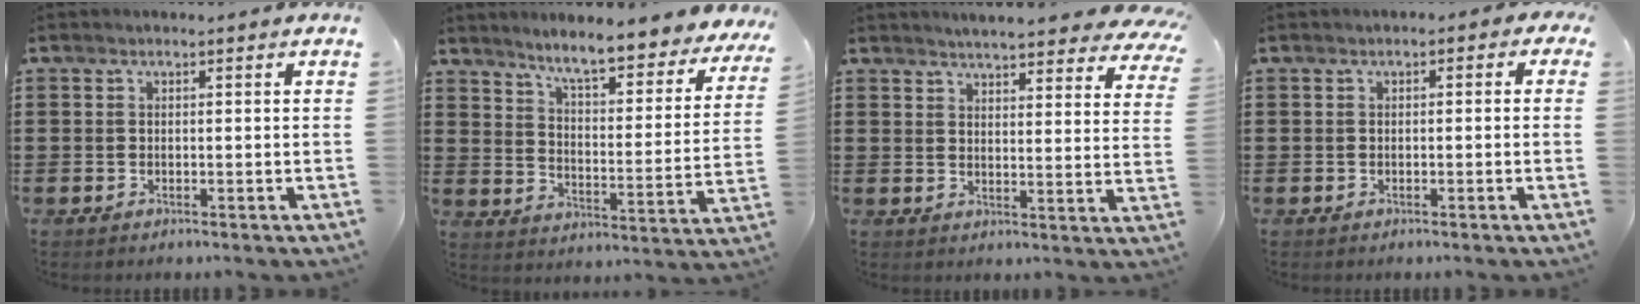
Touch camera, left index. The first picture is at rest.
{"total": 6.8, "force": [6.0, -0.3, 3.0], "torque": [-0.076, -0.051, 0.097]}
{"total": 5.2, "force": [5.0, -0.2, 1.5], "torque": [-0.040, -0.027, 0.087]}
{"total": 1.0, "force": [-0.5, 0.7, 0.5], "torque": [-0.014, 0.004, -0.012]}